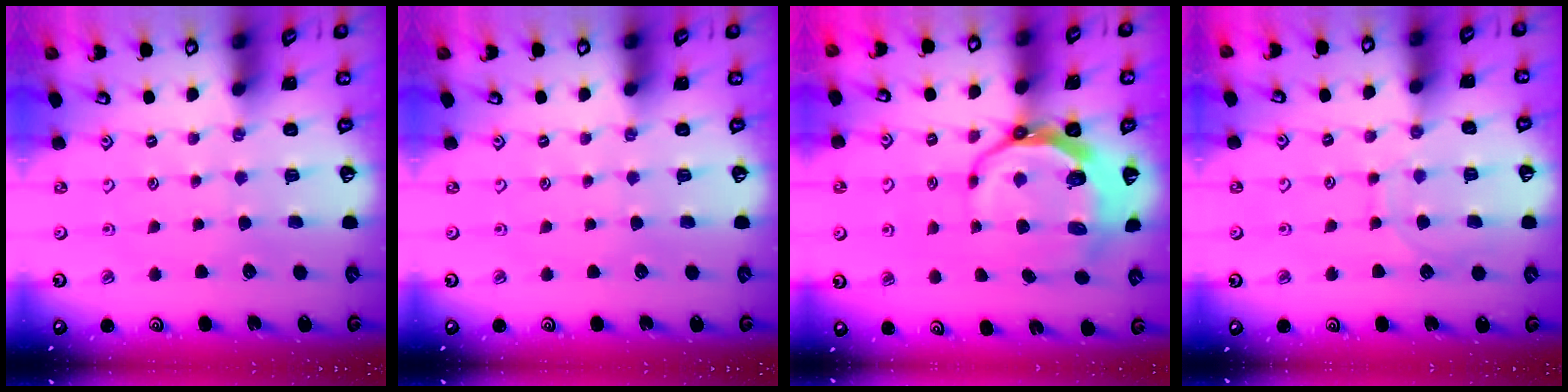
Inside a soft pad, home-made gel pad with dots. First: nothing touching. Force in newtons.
{"total": 0.0}
{"total": 9.1, "press": 8.1, "slide": 4.1}
{"total": 7.3, "press": 7.3, "slide": 0.6}